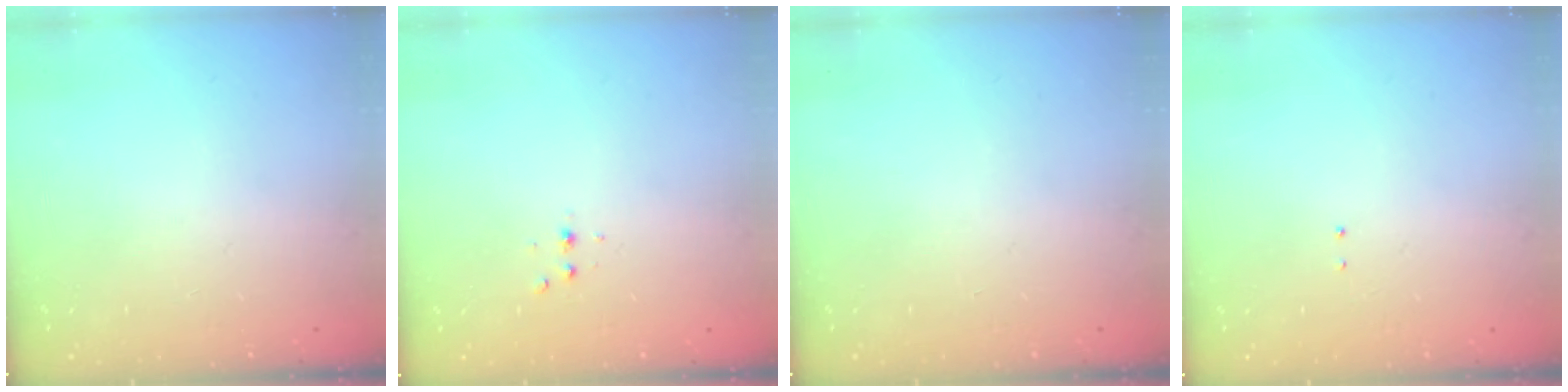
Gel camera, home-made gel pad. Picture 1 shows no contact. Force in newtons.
{"total": 2.3, "press": 2.3, "slide": 0.3}
{"total": 0.0}
{"total": 1.3, "press": 1.2, "slide": 0.6}